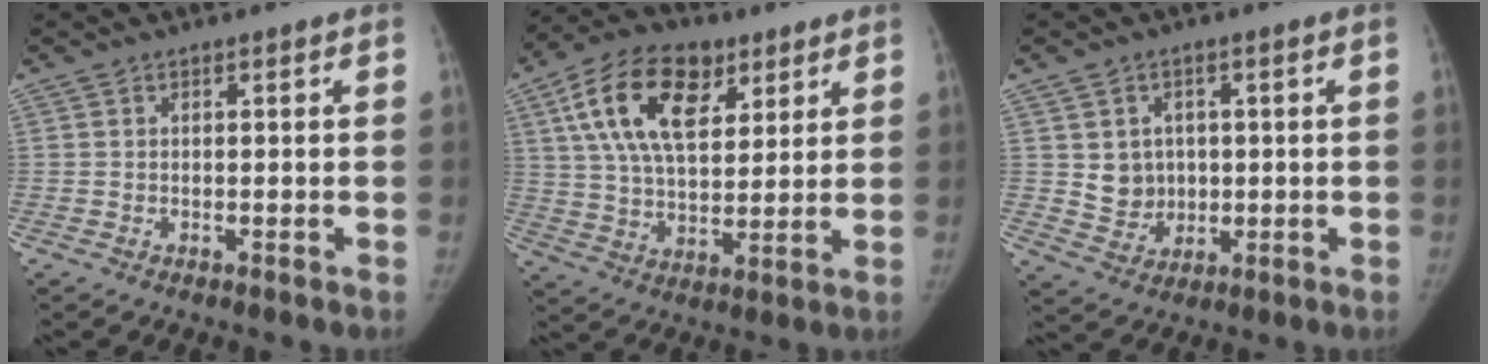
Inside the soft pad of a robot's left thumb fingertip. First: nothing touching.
{"total": 18.1, "force": [7.8, 10.5, 12.6], "torque": [-0.205, -0.013, 0.137]}
{"total": 6.3, "force": [0.5, 5.8, 2.4], "torque": [-0.003, -0.003, 0.017]}